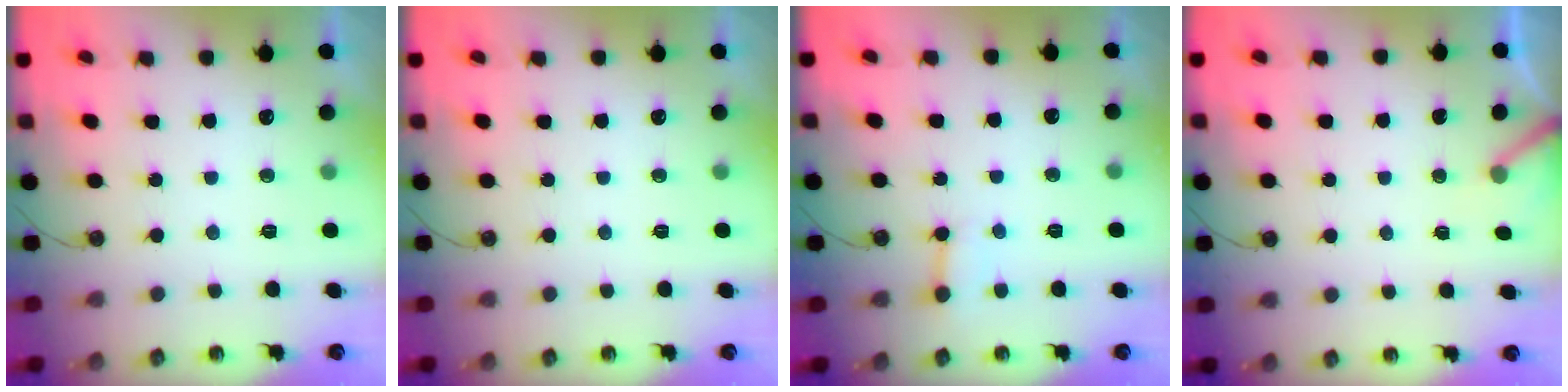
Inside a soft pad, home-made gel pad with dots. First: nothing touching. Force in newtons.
{"total": 0.0}
{"total": 3.5, "press": 3.5, "slide": 0.3}
{"total": 4.1, "press": 4.1, "slide": 0.4}